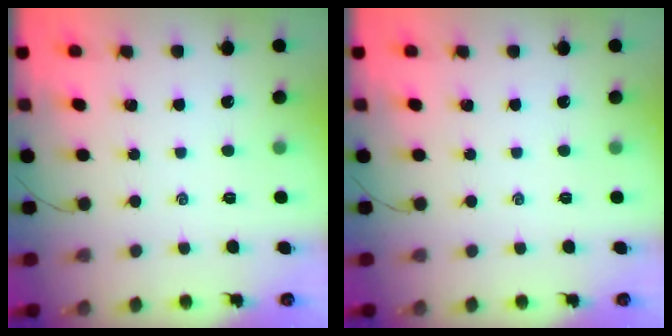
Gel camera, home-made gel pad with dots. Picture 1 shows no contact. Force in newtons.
{"total": 0.0}